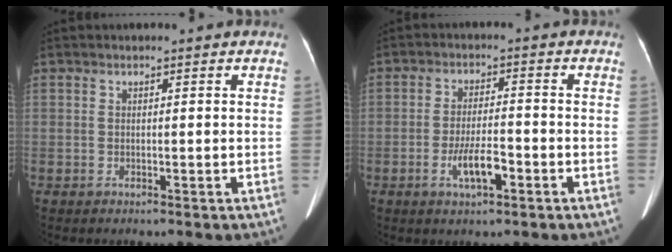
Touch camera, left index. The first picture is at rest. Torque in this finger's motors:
{"motor_torque": [0.91, 0.17, 0.35, 0.13]}